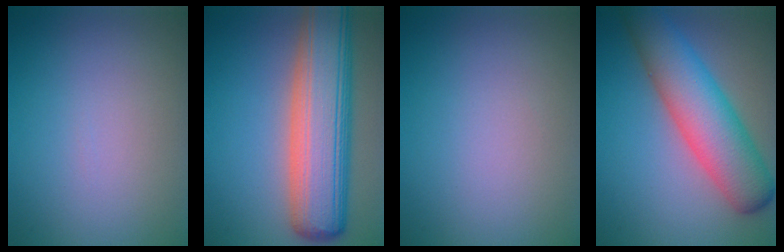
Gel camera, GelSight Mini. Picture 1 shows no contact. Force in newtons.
{"total": 10.5, "press": 10.4, "slide": 0.9}
{"total": 0.0}
{"total": 8.2, "press": 8.2, "slide": 0.2}